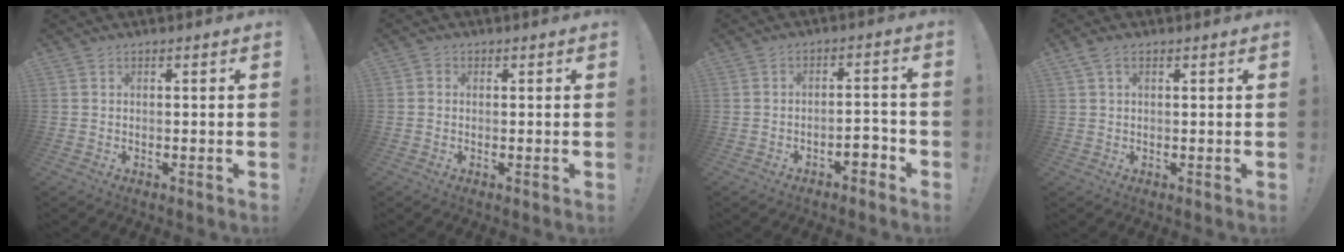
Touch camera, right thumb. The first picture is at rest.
{"total": 0.8, "force": [0.0, 0.8, 0.3], "torque": [-0.004, 0.003, 0.001]}
{"total": 5.2, "force": [-3.4, 2.3, 3.2], "torque": [-0.037, 0.009, -0.058]}
{"total": 2.8, "force": [1.2, 1.6, 2.0], "torque": [-0.040, 0.004, 0.024]}